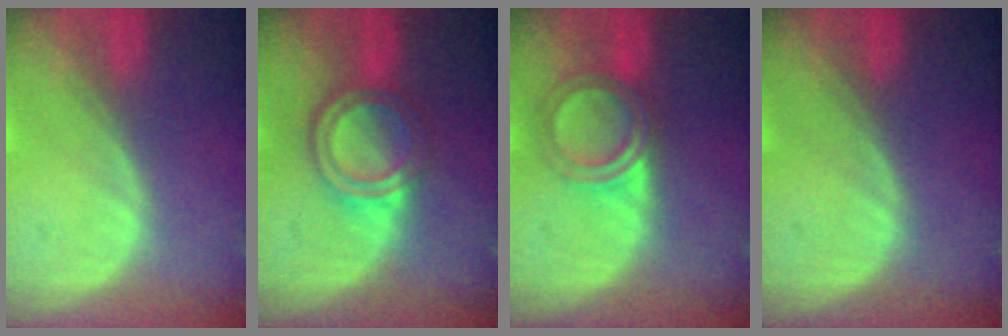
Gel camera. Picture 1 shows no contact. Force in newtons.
{"total": 6.2, "press": 5.4, "slide": 3.1}
{"total": 5.0, "press": 5.0, "slide": 0.4}
{"total": 0.0}